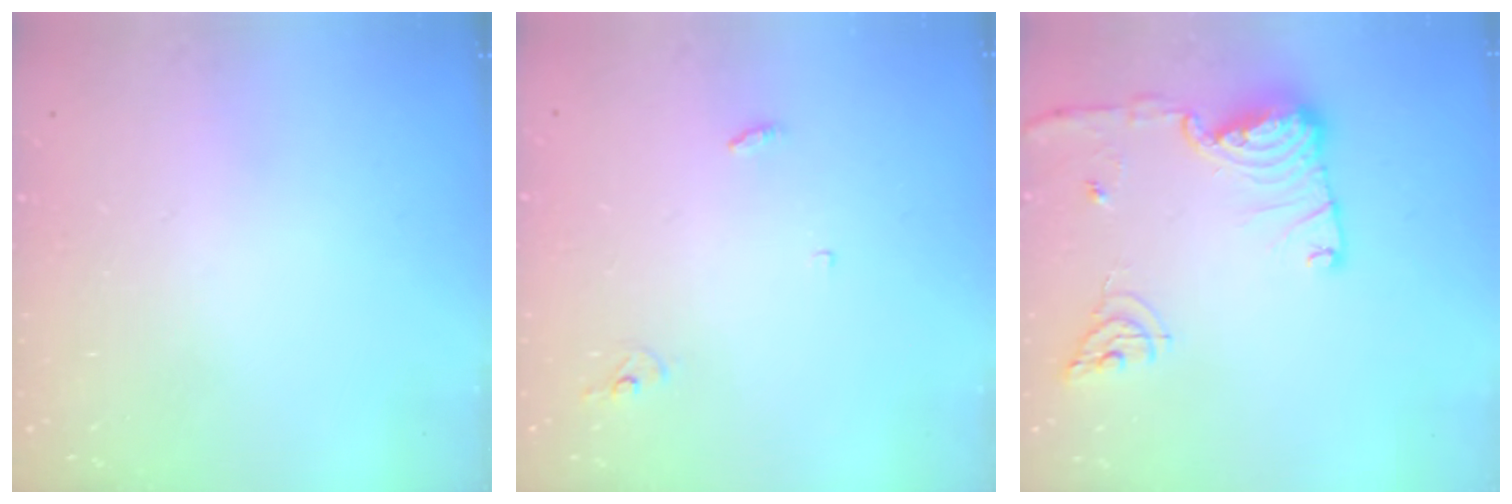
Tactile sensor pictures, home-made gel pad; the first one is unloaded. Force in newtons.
{"total": 2.9, "press": 2.9, "slide": 0.2}
{"total": 14.9, "press": 14.8, "slide": 1.6}